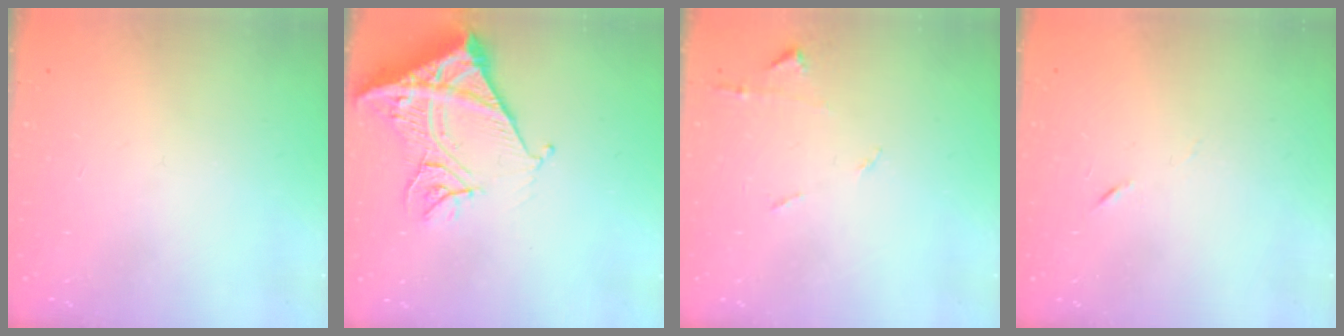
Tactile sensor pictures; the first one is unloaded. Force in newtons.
{"total": 14.2, "press": 14.1, "slide": 1.5}
{"total": 5.6, "press": 5.6, "slide": 0.8}
{"total": 3.8, "press": 3.7, "slide": 1.1}